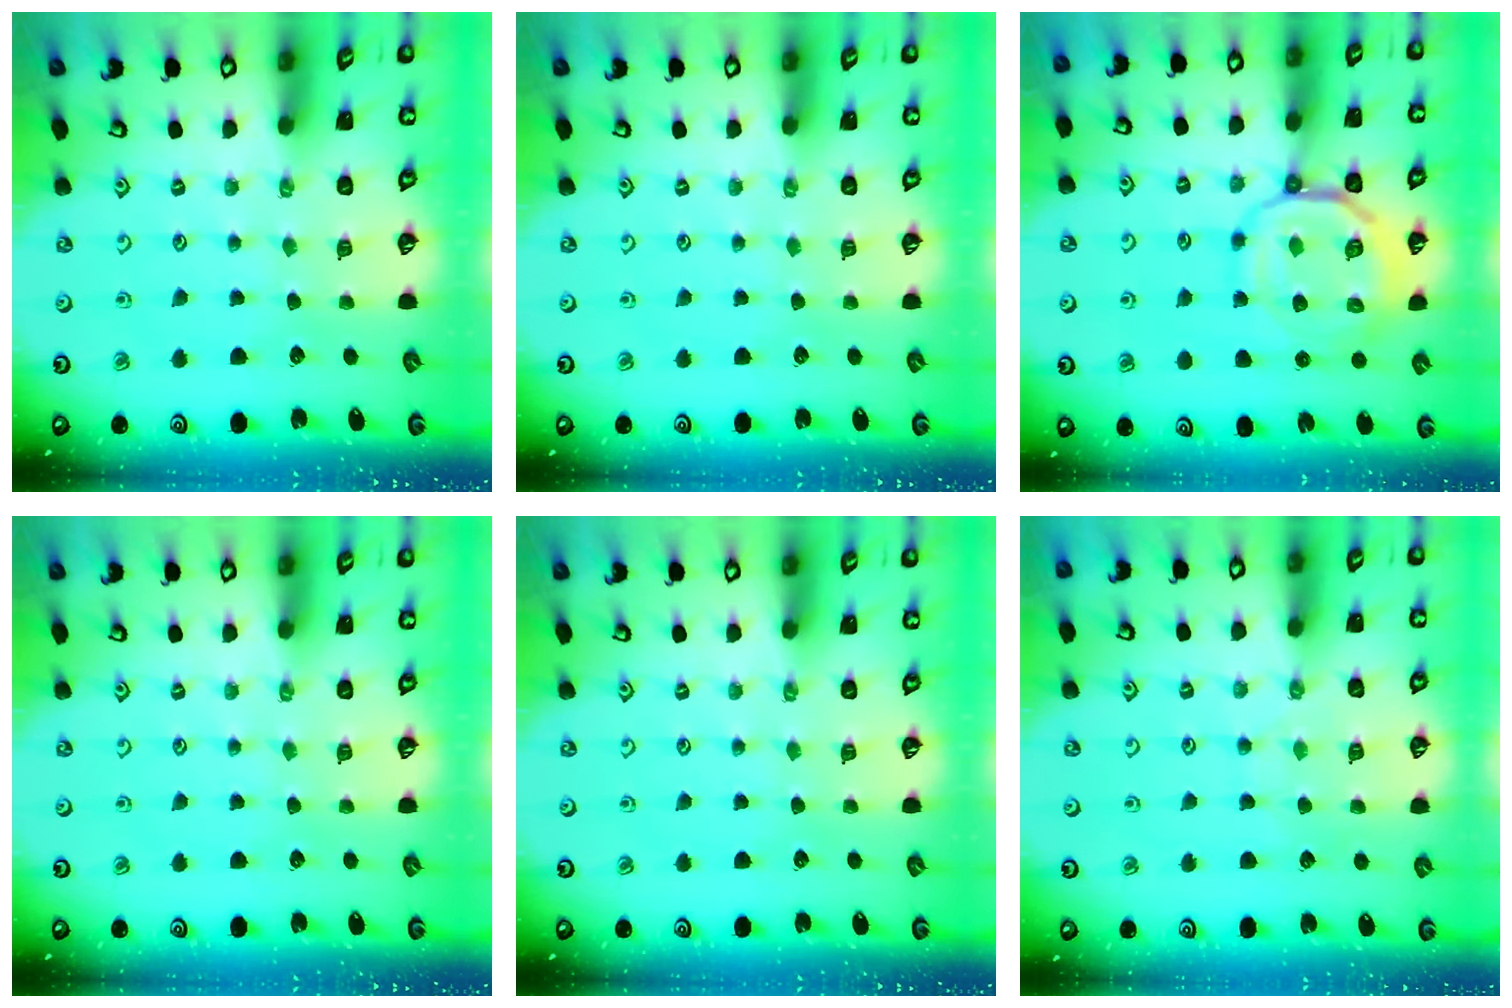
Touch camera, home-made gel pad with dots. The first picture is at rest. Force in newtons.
{"total": 0.0}
{"total": 13.4, "press": 13.3, "slide": 1.9}
{"total": 0.0}
{"total": 0.0}
{"total": 4.5, "press": 4.5, "slide": 0.5}